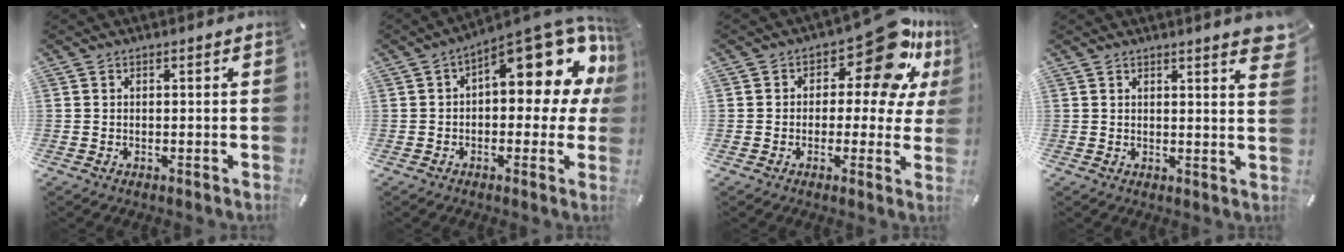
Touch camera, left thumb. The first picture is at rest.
{"total": 17.2, "force": [7.6, 7.7, 13.3], "torque": [-0.168, -0.060, 0.125]}
{"total": 16.6, "force": [8.7, 8.4, 11.4], "torque": [-0.156, -0.056, 0.146]}
{"total": 3.8, "force": [2.8, 0.3, 2.4], "torque": [-0.030, -0.021, 0.045]}